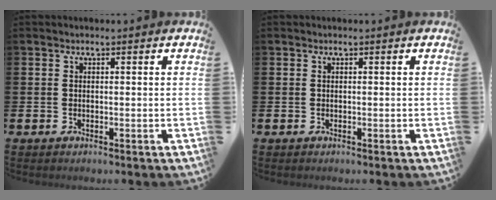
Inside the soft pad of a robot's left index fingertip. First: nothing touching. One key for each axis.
{"total": 0.0}